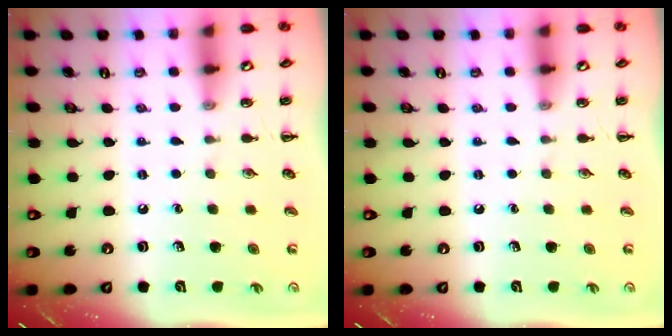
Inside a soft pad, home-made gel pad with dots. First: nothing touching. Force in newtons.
{"total": 0.0}